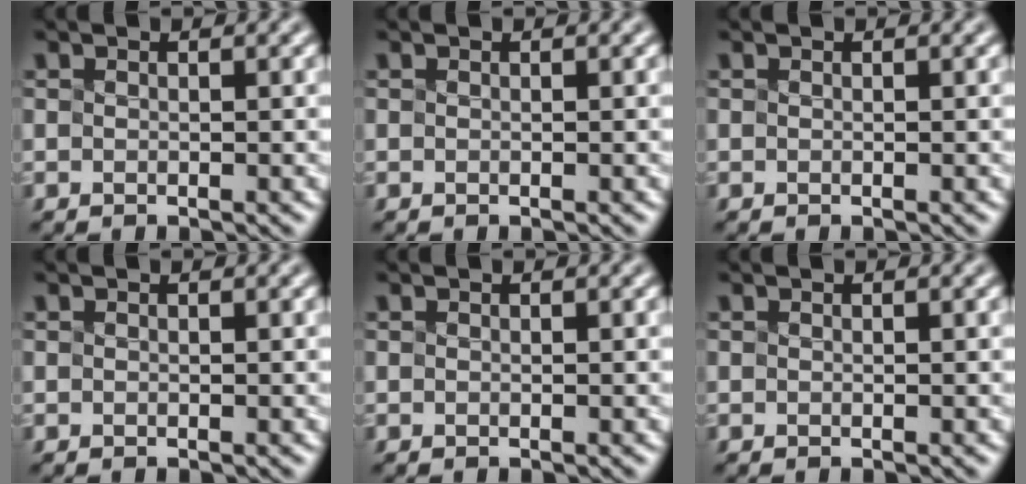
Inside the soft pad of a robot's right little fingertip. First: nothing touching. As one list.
[{"total": 0.0}, {"total": 0.0}, {"total": 0.0}, {"total": 0.0}, {"total": 0.0}]